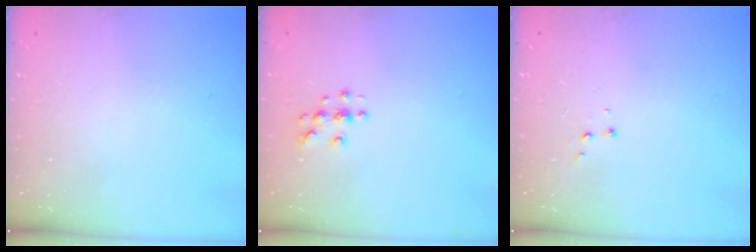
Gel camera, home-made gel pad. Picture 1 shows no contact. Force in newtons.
{"total": 4.0, "press": 4.0, "slide": 0.5}
{"total": 3.4, "press": 3.3, "slide": 0.6}